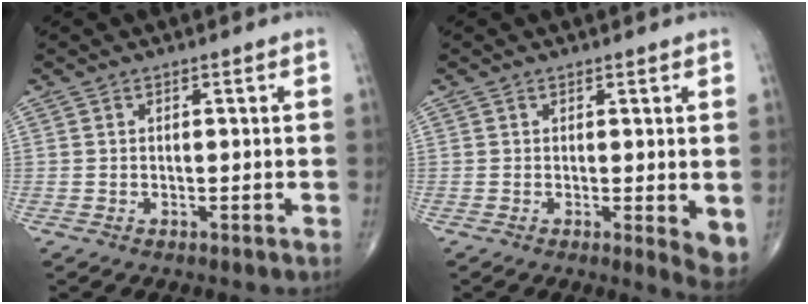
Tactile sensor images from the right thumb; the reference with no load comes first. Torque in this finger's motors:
{"motor_torque": [-0.15, 0.41, 0.03, -0.04, 0.00]}